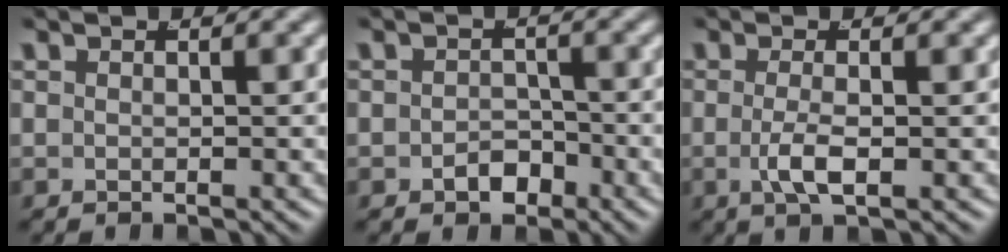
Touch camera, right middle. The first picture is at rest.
{"total": 2.3, "force": [-1.8, 1.4, 0.3], "torque": [0.007, -0.009, -0.025]}
{"total": 2.3, "force": [-0.8, 0.1, 2.2], "torque": [-0.044, -0.014, -0.006]}